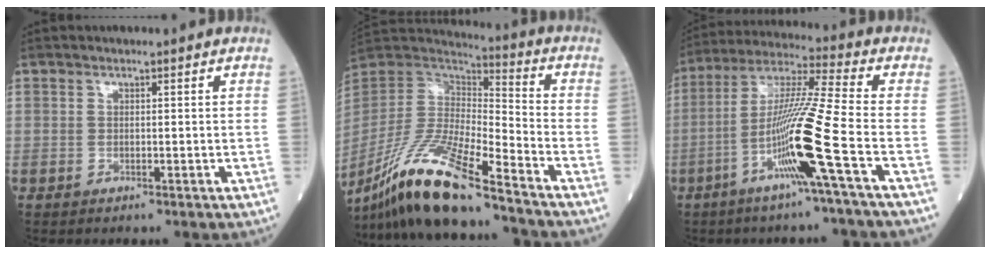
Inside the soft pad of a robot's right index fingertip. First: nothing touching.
{"total": 17.2, "force": [-13.0, 1.3, 11.1], "torque": [-0.238, -0.025, -0.245]}
{"total": 13.8, "force": [-5.1, -2.3, 12.6], "torque": [-0.246, -0.009, -0.100]}